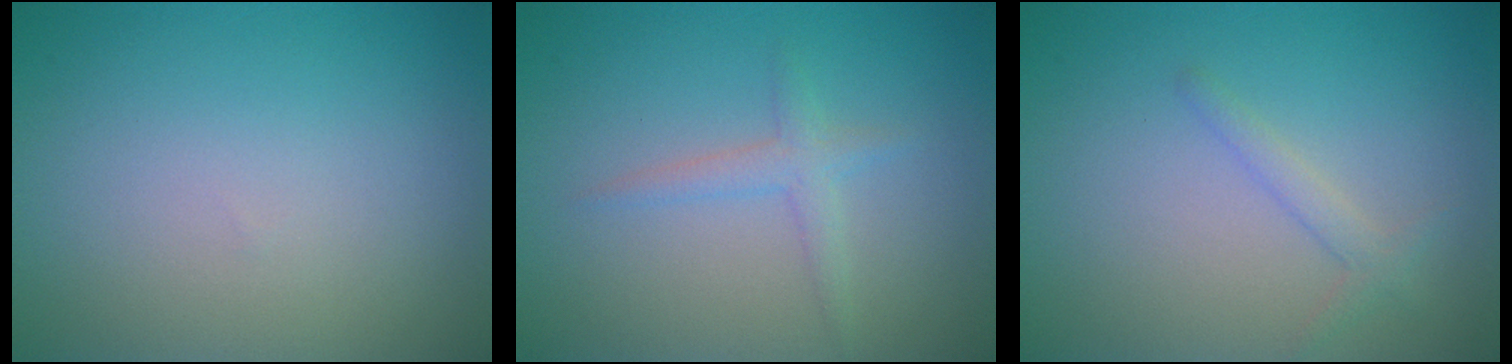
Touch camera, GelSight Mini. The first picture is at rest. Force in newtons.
{"total": 1.6, "press": 1.6, "slide": 0.0}
{"total": 1.4, "press": 1.4, "slide": 0.0}